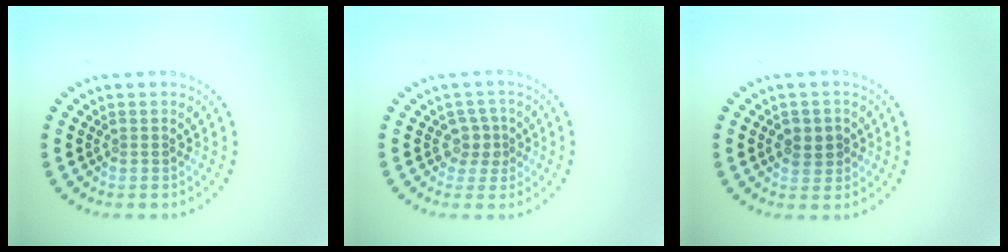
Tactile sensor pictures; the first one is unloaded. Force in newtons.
{"total": 1.8, "press": 1.5, "slide": 1.1}
{"total": 2.2, "press": 2.1, "slide": 0.5}